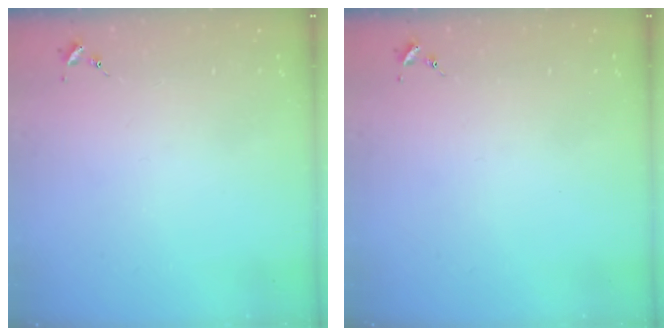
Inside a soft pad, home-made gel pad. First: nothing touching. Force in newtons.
{"total": 0.0}